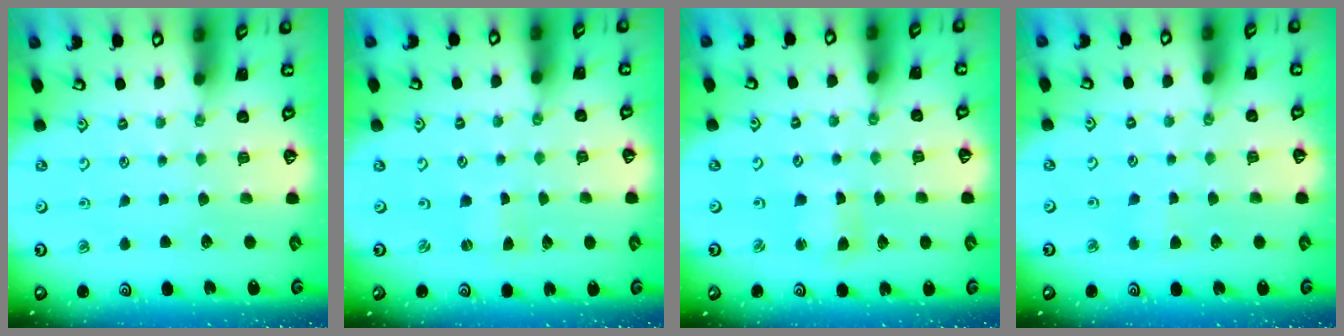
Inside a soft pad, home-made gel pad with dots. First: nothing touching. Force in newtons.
{"total": 0.0}
{"total": 2.7, "press": 2.7, "slide": 0.2}
{"total": 2.7, "press": 2.6, "slide": 0.4}